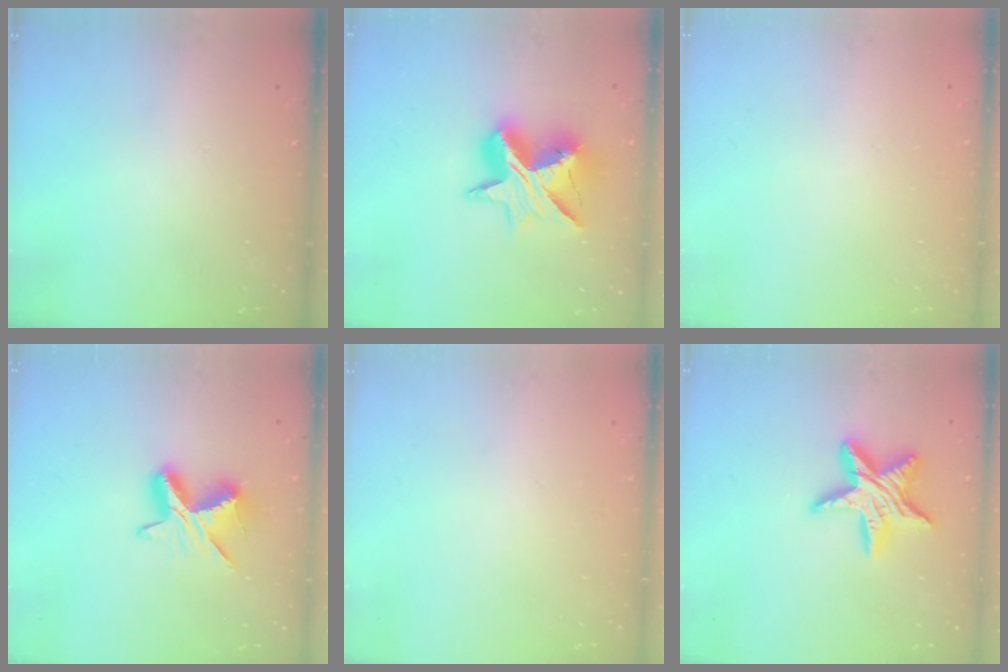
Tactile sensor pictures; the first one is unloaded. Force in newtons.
{"total": 13.6, "press": 13.6, "slide": 1.0}
{"total": 0.0}
{"total": 9.3, "press": 9.3, "slide": 0.7}
{"total": 0.0}
{"total": 14.0, "press": 13.9, "slide": 0.7}